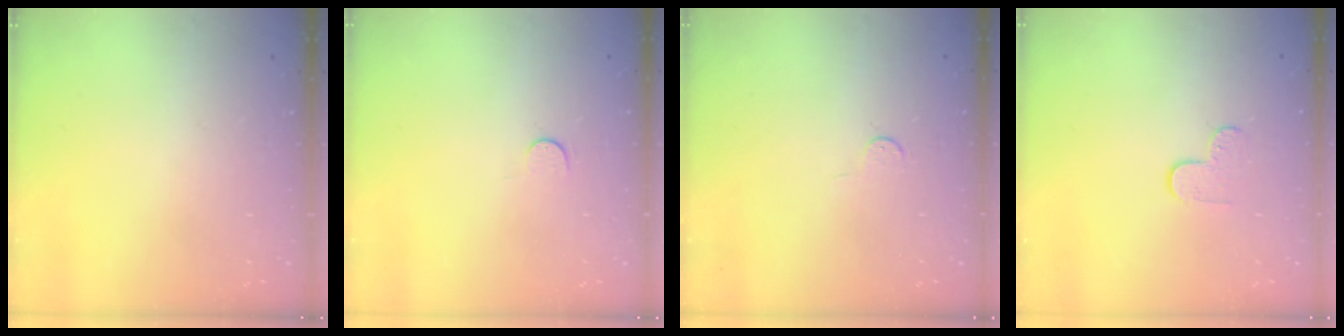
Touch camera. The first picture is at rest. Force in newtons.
{"total": 2.8, "press": 2.8, "slide": 0.4}
{"total": 2.8, "press": 2.8, "slide": 0.4}
{"total": 5.5, "press": 5.5, "slide": 0.5}